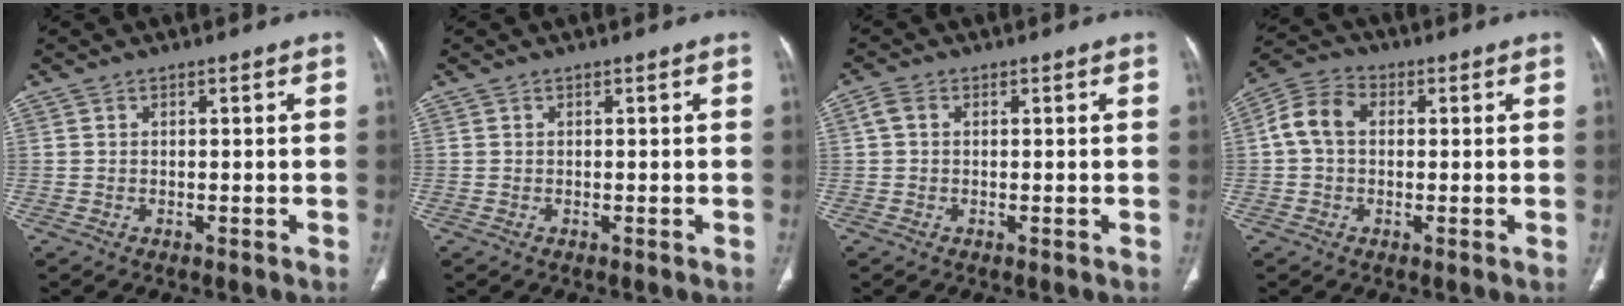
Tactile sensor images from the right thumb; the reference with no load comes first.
{"total": 0.0}
{"total": 2.1, "force": [0.4, 1.6, 1.4], "torque": [-0.031, 0.010, 0.008]}
{"total": 7.2, "force": [0.8, 5.2, 4.8], "torque": [-0.092, 0.025, 0.007]}